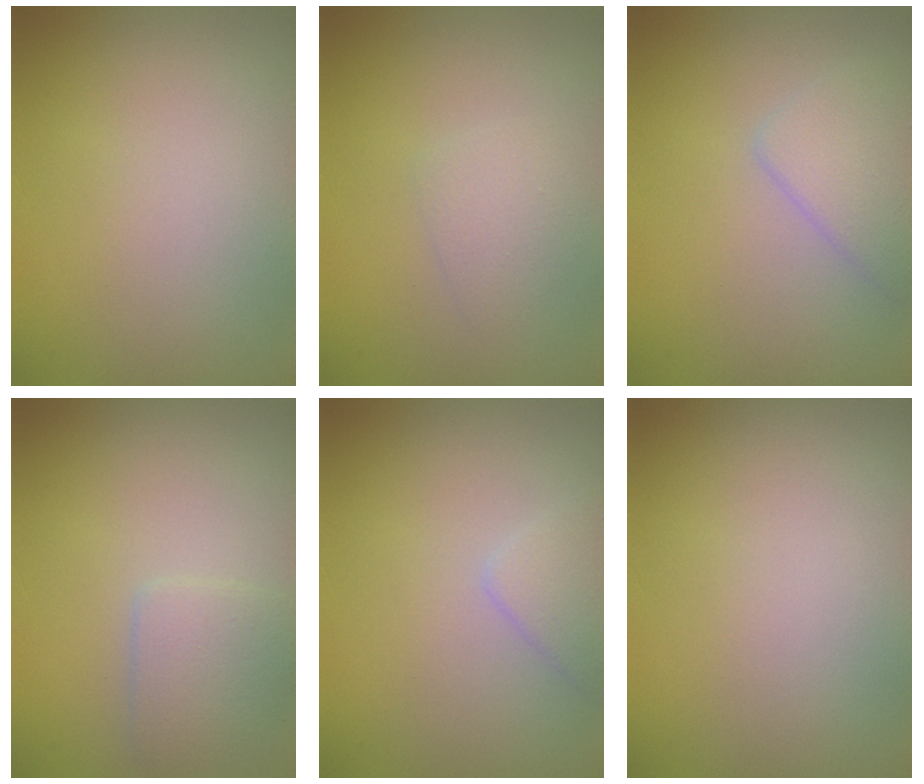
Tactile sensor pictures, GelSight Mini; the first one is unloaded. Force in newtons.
{"total": 1.4, "press": 1.4, "slide": 0.1}
{"total": 2.5, "press": 2.5, "slide": 0.1}
{"total": 2.5, "press": 2.5, "slide": 0.1}
{"total": 1.7, "press": 1.6, "slide": 0.1}
{"total": 0.0}